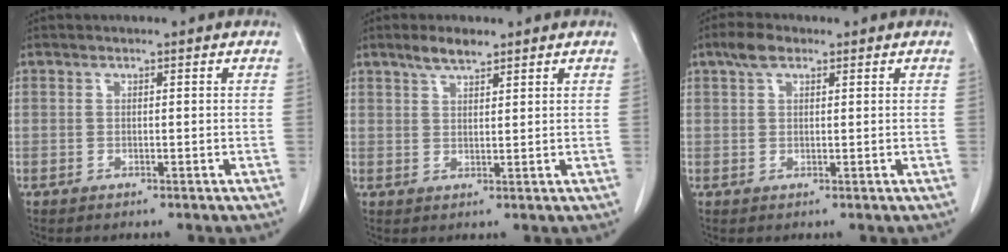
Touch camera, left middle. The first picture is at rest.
{"total": 3.5, "force": [2.8, 0.8, 2.0], "torque": [-0.044, 0.004, 0.053]}
{"total": 3.1, "force": [1.9, 1.4, 1.9], "torque": [-0.042, 0.012, 0.037]}